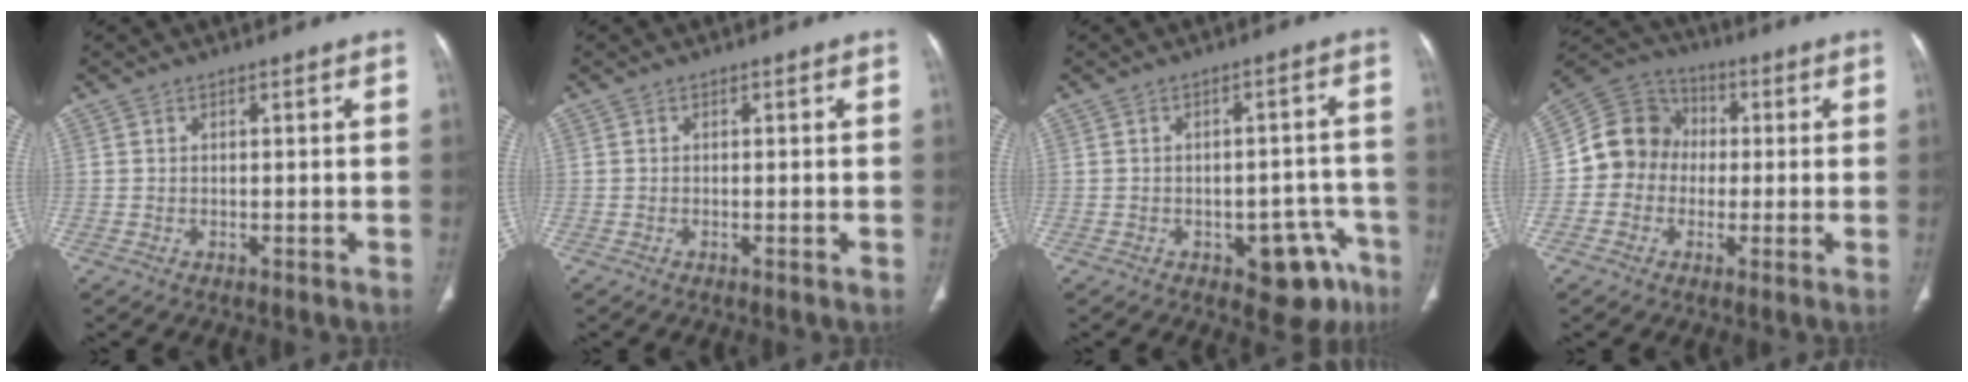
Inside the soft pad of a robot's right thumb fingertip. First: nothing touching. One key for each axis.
{"total": 0.0}
{"total": 9.8, "fx": -5.2, "fy": 5.2, "fz": 6.4, "tx": -0.040, "ty": 0.037, "tz": -0.059}
{"total": 10.7, "fx": -0.4, "fy": 9.9, "fz": 4.2, "tx": -0.049, "ty": 0.032, "tz": -0.022}